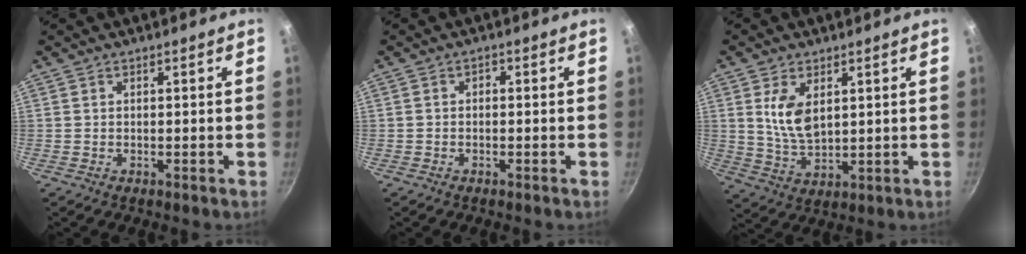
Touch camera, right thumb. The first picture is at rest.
{"total": 1.2, "force": [-0.6, 0.7, 0.7], "torque": [-0.016, 0.010, -0.011]}
{"total": 8.1, "force": [2.5, 4.5, 6.2], "torque": [-0.112, -0.023, 0.056]}